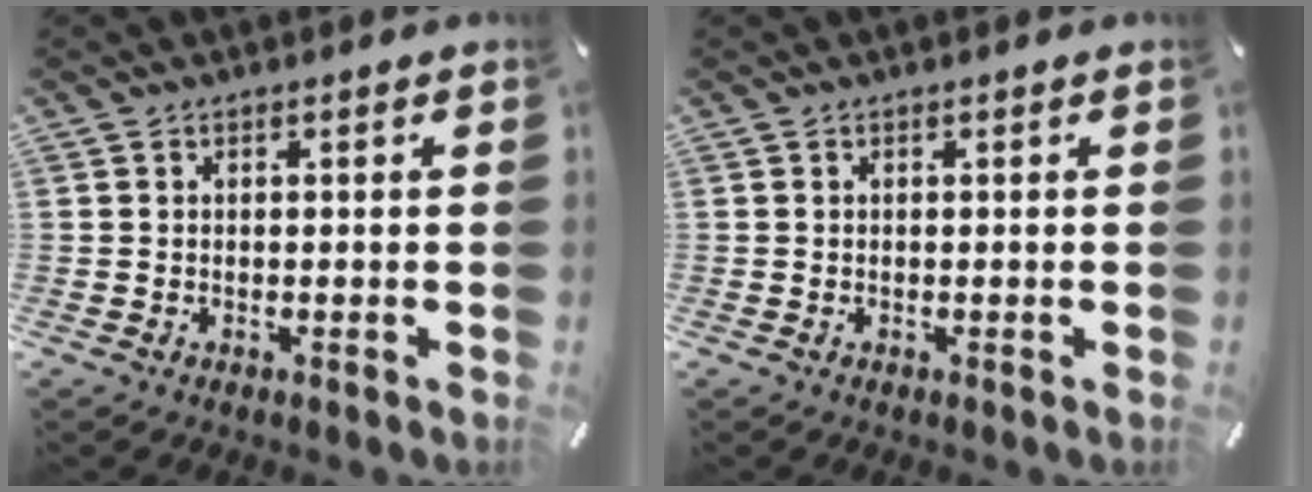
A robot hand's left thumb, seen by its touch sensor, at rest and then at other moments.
{"total": 0.0}